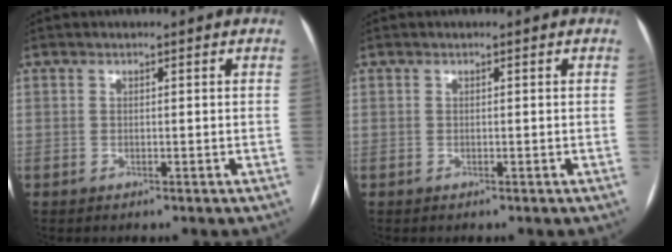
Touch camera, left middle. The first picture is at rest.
{"total": 0.0}